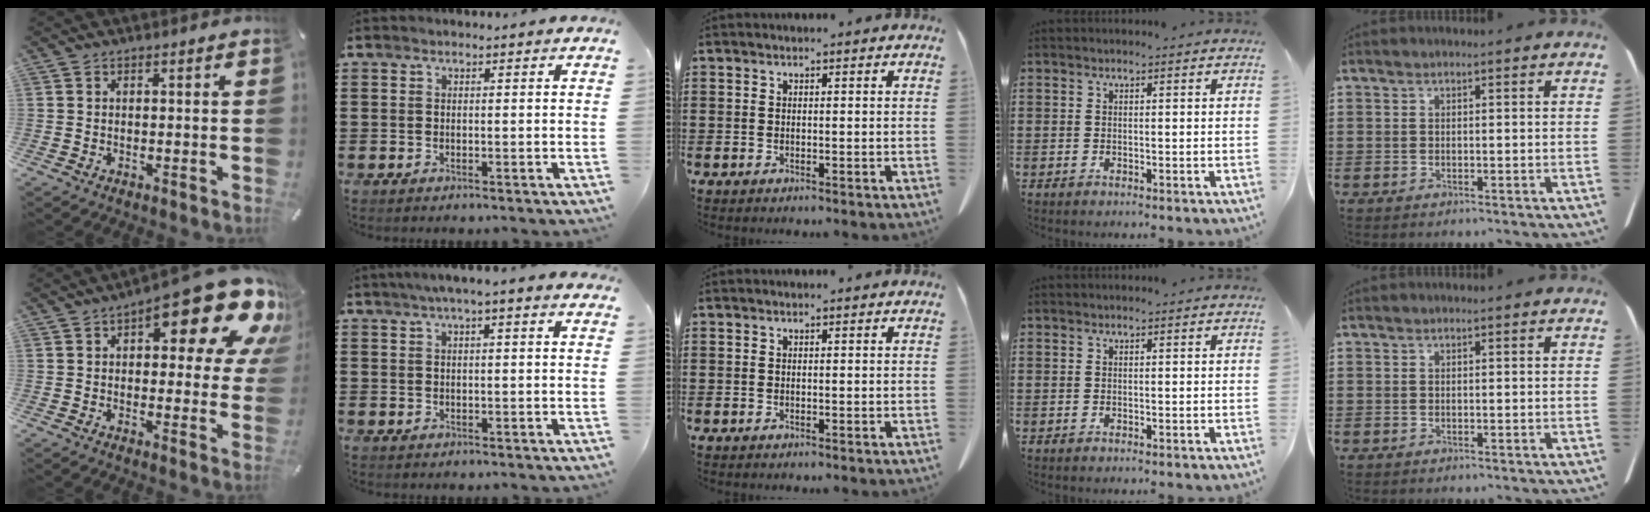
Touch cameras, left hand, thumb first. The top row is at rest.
{"thumb": {"total": 19.0, "force": [10.0, 7.4, 14.4], "torque": [-0.180, -0.070, 0.160]}, "index": {"total": 2.4, "force": [1.6, 0.4, 1.8], "torque": [-0.039, 0.004, 0.028]}}